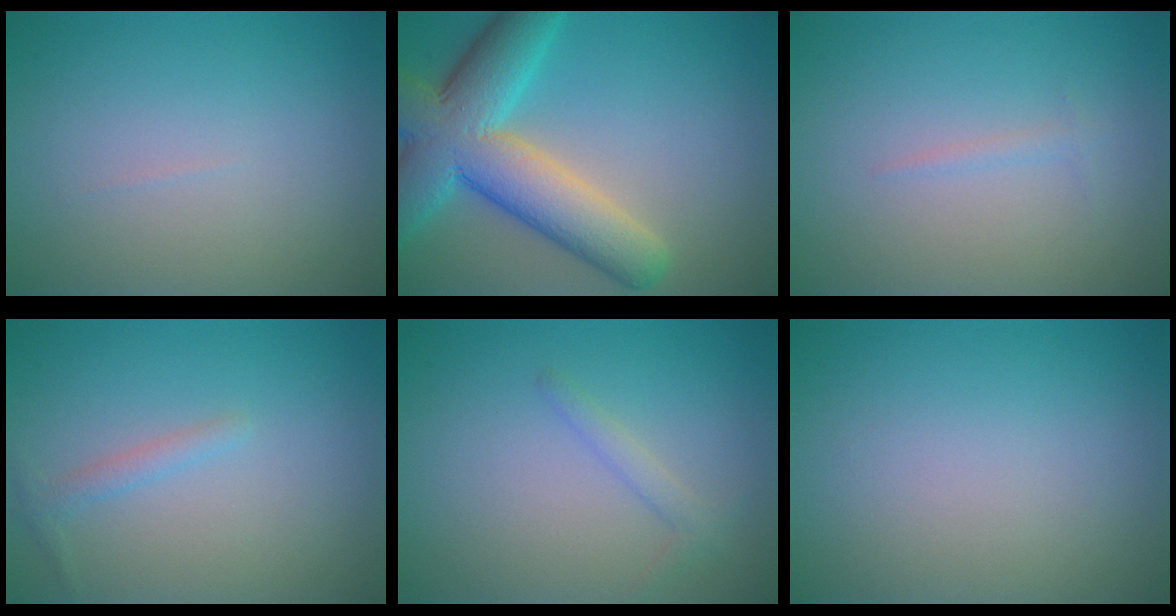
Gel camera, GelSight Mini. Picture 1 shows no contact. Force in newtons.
{"total": 10.1, "press": 10.0, "slide": 0.6}
{"total": 0.7, "press": 0.7, "slide": 0.0}
{"total": 1.2, "press": 1.2, "slide": 0.0}
{"total": 1.3, "press": 1.3, "slide": 0.1}
{"total": 0.0}